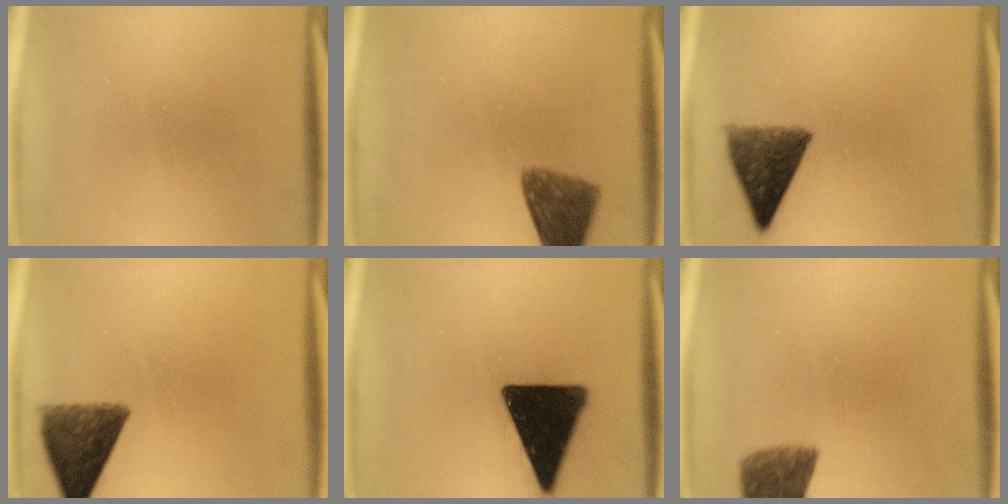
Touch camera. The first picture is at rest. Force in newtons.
{"total": 7.8}
{"total": 8.8}
{"total": 9.2}
{"total": 19.1}
{"total": 7.0}